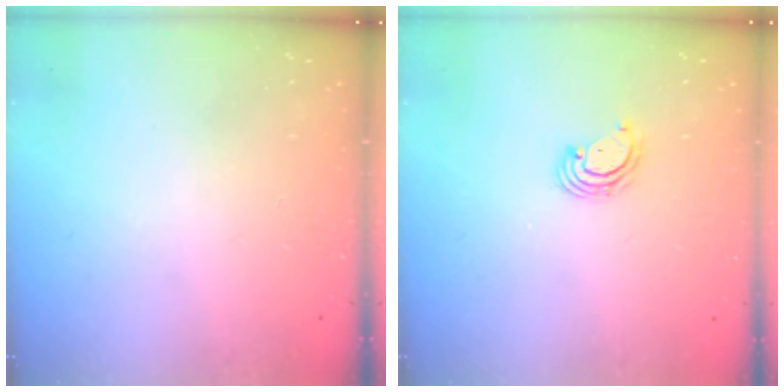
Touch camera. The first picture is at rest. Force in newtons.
{"total": 2.4, "press": 2.4, "slide": 0.2}